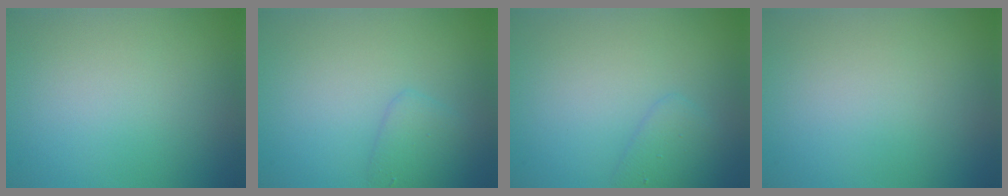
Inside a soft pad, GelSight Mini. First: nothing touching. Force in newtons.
{"total": 1.8, "press": 1.8, "slide": 0.2}
{"total": 1.9, "press": 1.9, "slide": 0.1}
{"total": 0.0}